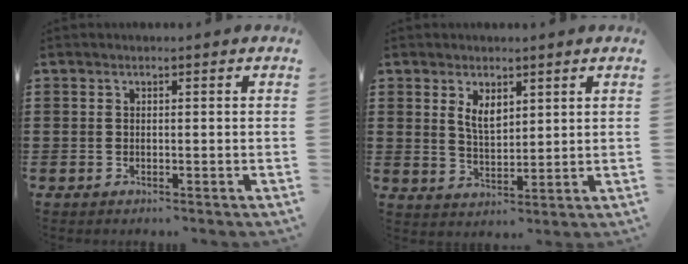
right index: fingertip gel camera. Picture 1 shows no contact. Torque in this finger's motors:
{"motor_torque": [0.12, 0.12, 0.30, 0.06]}